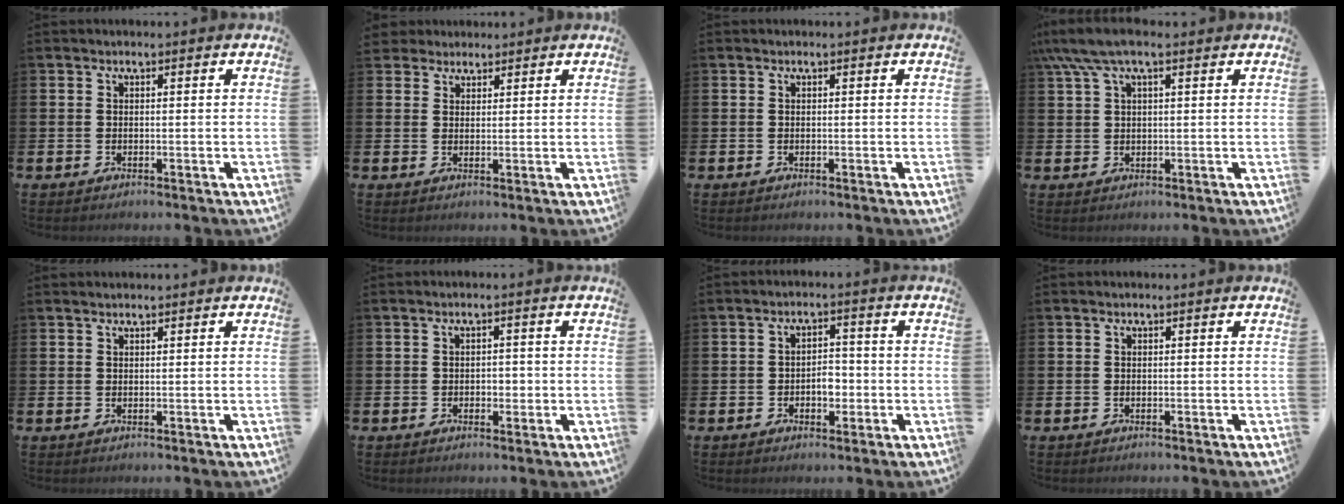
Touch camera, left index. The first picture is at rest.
{"total": 3.0, "force": [2.7, 1.4, -0.2], "torque": [0.003, -0.007, 0.049]}
{"total": 0.0}
{"total": 5.2, "force": [3.5, 1.5, 3.5], "torque": [-0.080, 0.000, 0.063]}
{"total": 0.9, "force": [0.9, 0.1, 0.1], "torque": [0.001, 0.000, 0.016]}
{"total": 1.3, "force": [-0.2, 1.1, 0.7], "torque": [-0.003, 0.003, -0.009]}
{"total": 2.8, "force": [-0.7, 1.9, 1.9], "torque": [-0.018, -0.002, -0.020]}
{"total": 0.0}